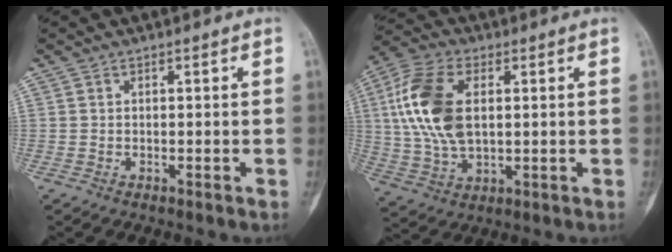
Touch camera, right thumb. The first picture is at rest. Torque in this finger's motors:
{"motor_torque": [-0.29, 2.56, 0.71, -0.44, 0.41]}